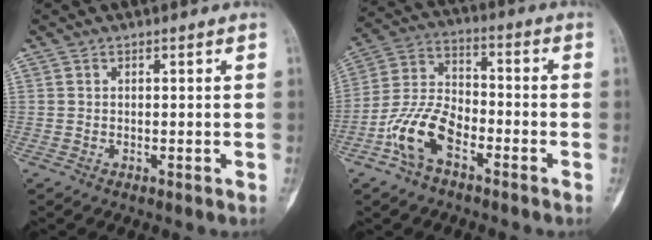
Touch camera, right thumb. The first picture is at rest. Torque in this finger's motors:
{"motor_torque": [1.69, 1.39, 0.79, -0.86, 0.09]}